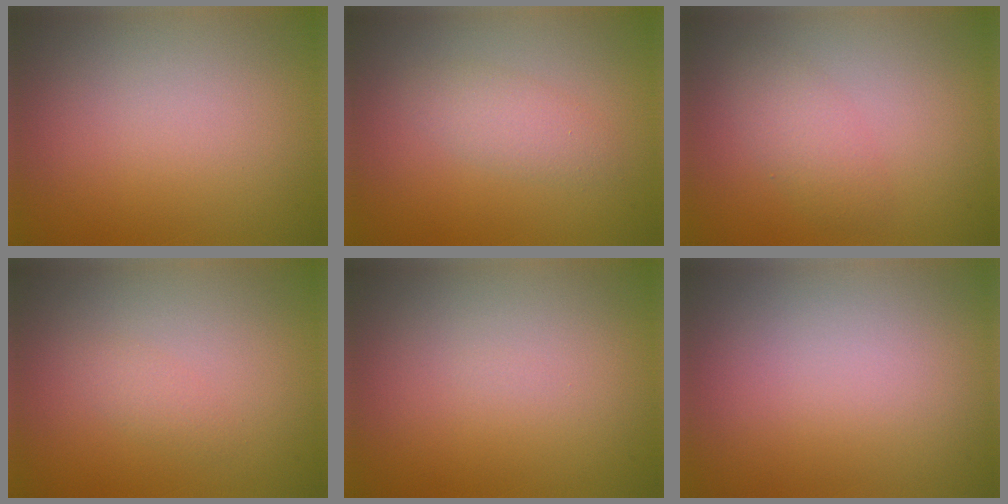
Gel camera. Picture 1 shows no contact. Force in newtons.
{"total": 2.0, "press": 2.0, "slide": 0.1}
{"total": 2.4, "press": 2.4, "slide": 0.1}
{"total": 1.1, "press": 1.1, "slide": 0.0}
{"total": 0.0}
{"total": 0.0}